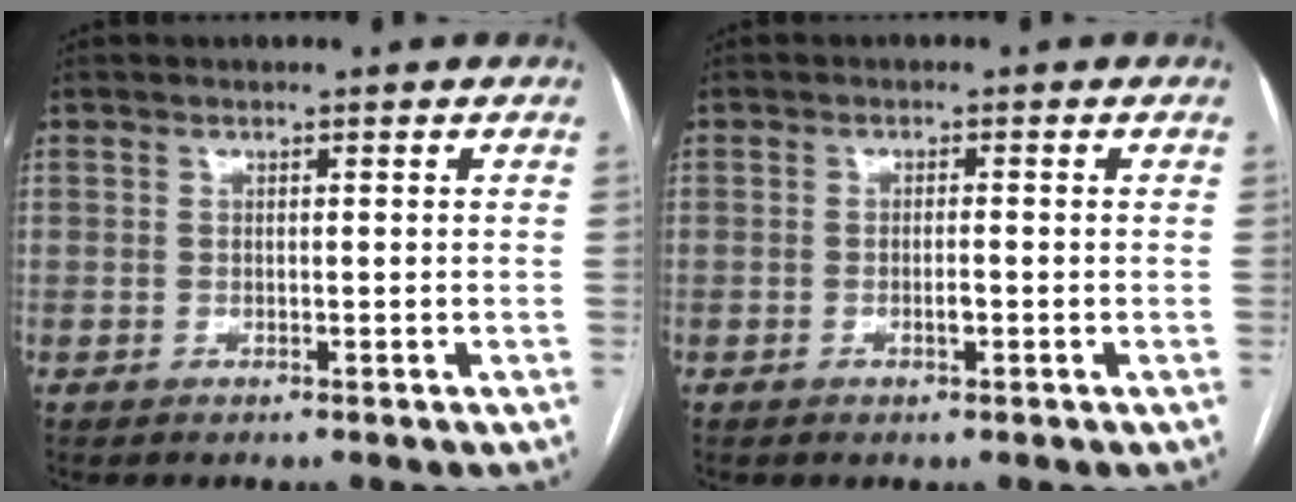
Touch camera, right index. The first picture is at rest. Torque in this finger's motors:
{"motor_torque": [-0.20, 0.09, 0.00, 0.00]}